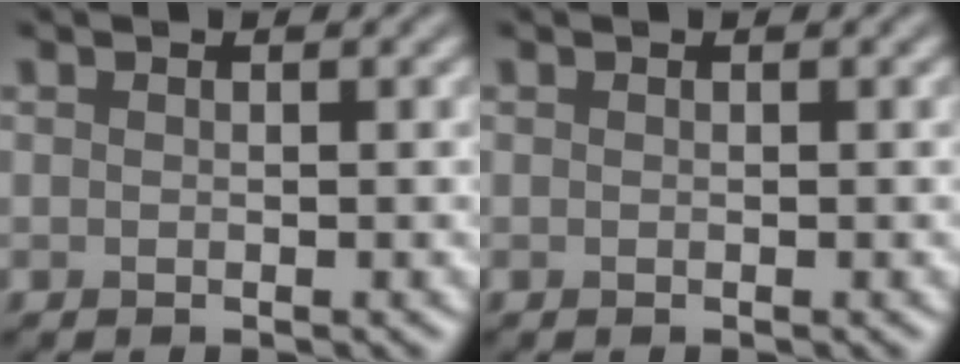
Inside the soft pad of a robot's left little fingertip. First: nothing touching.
{"total": 0.0}